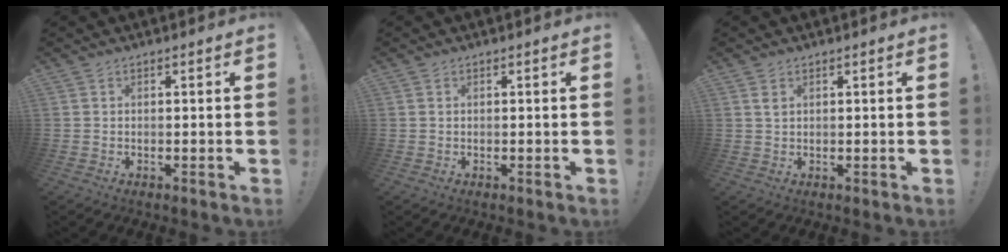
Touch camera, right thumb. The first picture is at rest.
{"total": 0.0}
{"total": 1.6, "force": [0.8, 0.8, 1.2], "torque": [-0.018, -0.001, 0.013]}